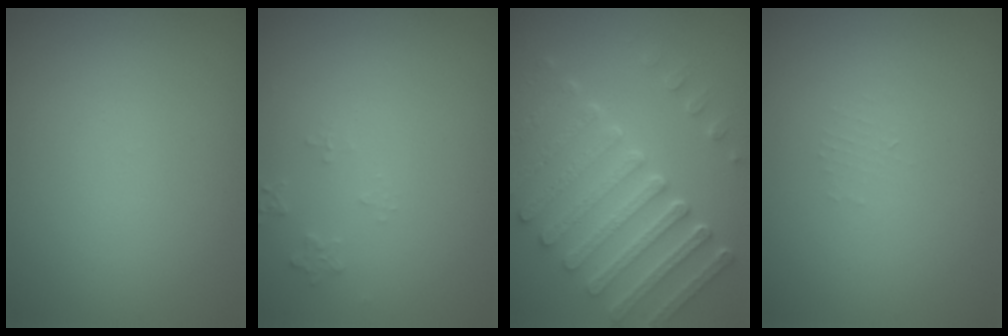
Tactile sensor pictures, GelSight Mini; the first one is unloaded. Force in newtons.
{"total": 1.1, "press": 1.1, "slide": 0.2}
{"total": 7.3, "press": 5.5, "slide": 4.9}
{"total": 0.7, "press": 0.7, "slide": 0.1}